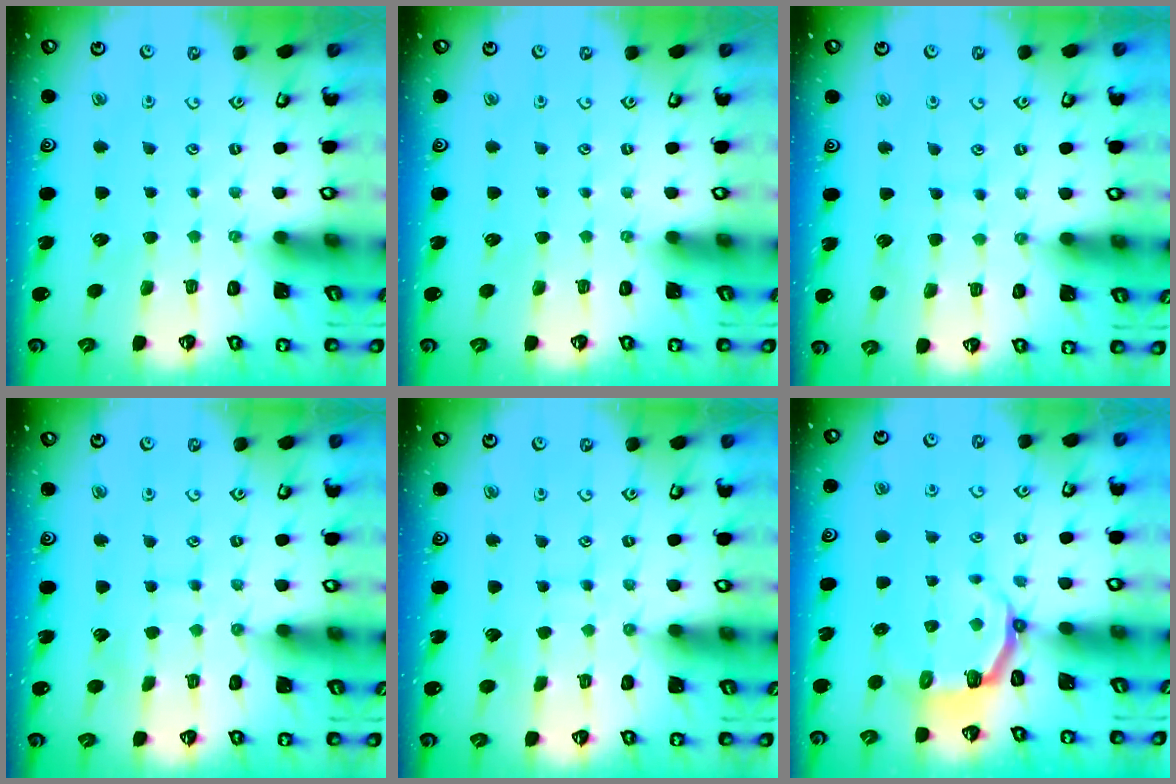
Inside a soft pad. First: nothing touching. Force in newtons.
{"total": 0.0}
{"total": 6.1, "press": 6.1, "slide": 0.4}
{"total": 4.8, "press": 4.8, "slide": 0.4}
{"total": 4.8, "press": 4.8, "slide": 0.4}
{"total": 4.5, "press": 3.0, "slide": 3.4}